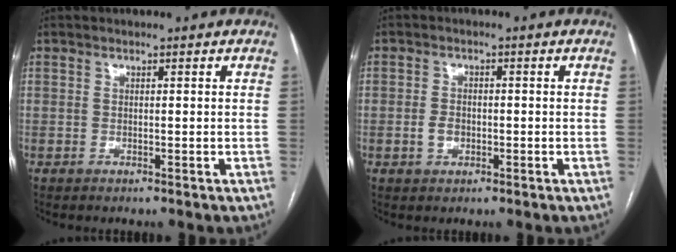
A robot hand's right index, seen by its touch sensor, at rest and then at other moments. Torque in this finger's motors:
{"motor_torque": [0.30, -0.03, 0.04, 0.01]}